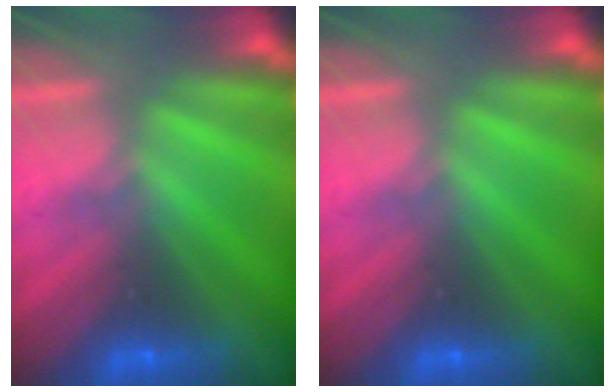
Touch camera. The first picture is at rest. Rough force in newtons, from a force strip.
{"total": 0.0}